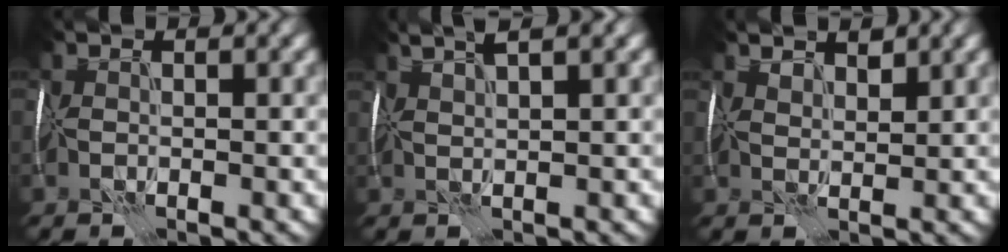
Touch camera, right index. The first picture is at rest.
{"total": 3.5, "force": [2.5, 0.4, 2.4], "torque": [-0.034, 0.022, 0.037]}
{"total": 2.7, "force": [2.5, 0.8, 0.8], "torque": [-0.016, 0.007, 0.046]}